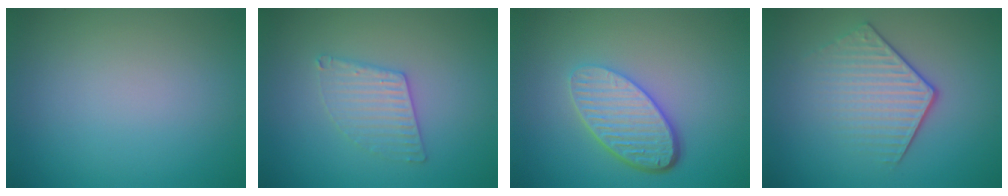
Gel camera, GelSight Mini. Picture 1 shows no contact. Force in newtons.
{"total": 2.8, "press": 2.8, "slide": 0.3}
{"total": 5.3, "press": 3.8, "slide": 3.6}
{"total": 4.1, "press": 3.0, "slide": 2.8}